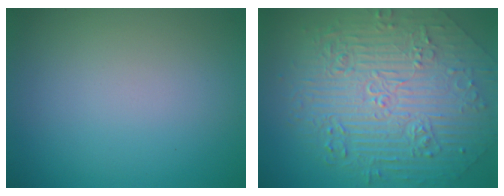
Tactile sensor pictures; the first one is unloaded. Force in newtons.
{"total": 11.2, "press": 7.5, "slide": 8.3}